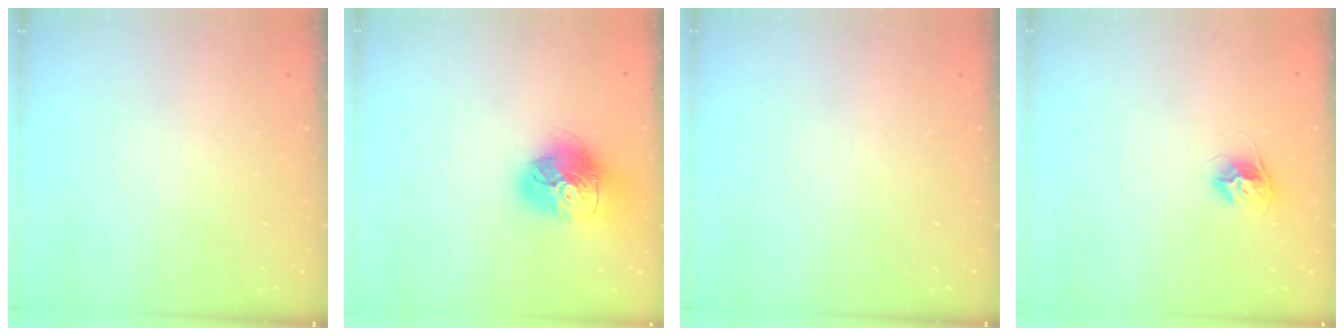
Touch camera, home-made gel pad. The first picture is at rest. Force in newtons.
{"total": 18.6, "press": 18.5, "slide": 1.9}
{"total": 0.0}
{"total": 9.1, "press": 9.1, "slide": 0.4}